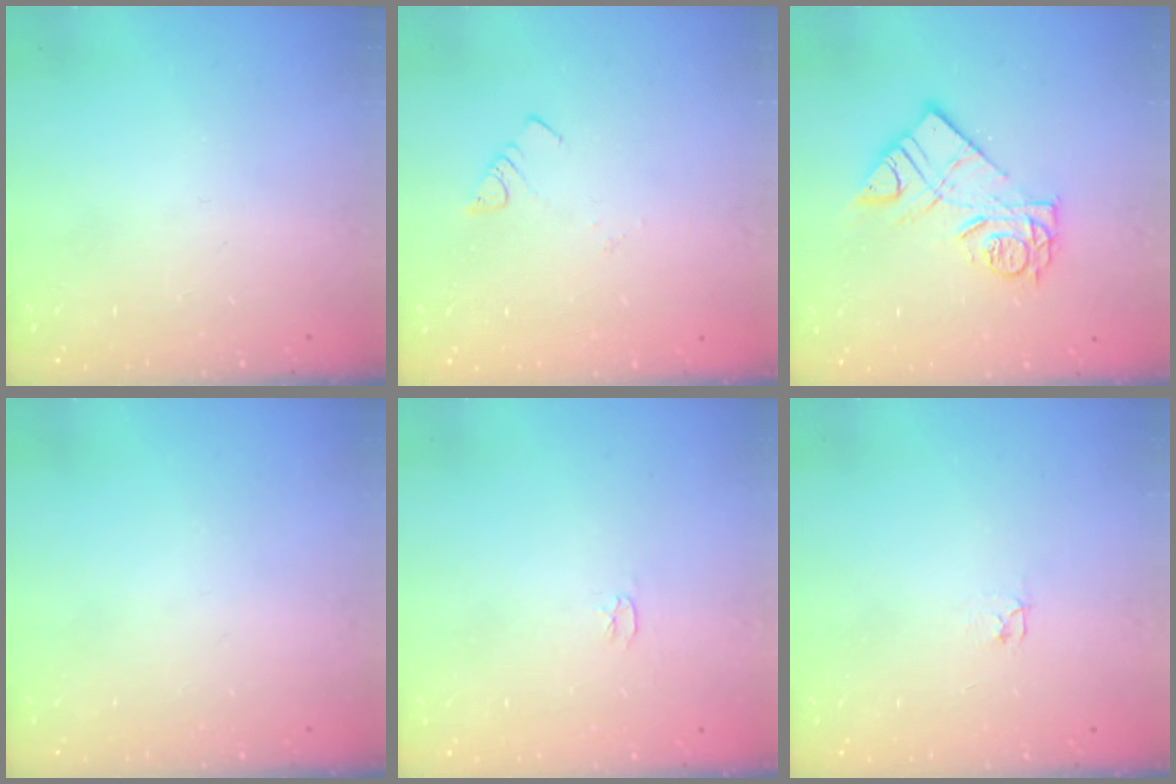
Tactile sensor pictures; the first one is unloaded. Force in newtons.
{"total": 1.8, "press": 1.8, "slide": 0.2}
{"total": 12.9, "press": 12.9, "slide": 0.5}
{"total": 0.0}
{"total": 2.5, "press": 2.5, "slide": 0.3}
{"total": 2.1, "press": 2.1, "slide": 0.3}